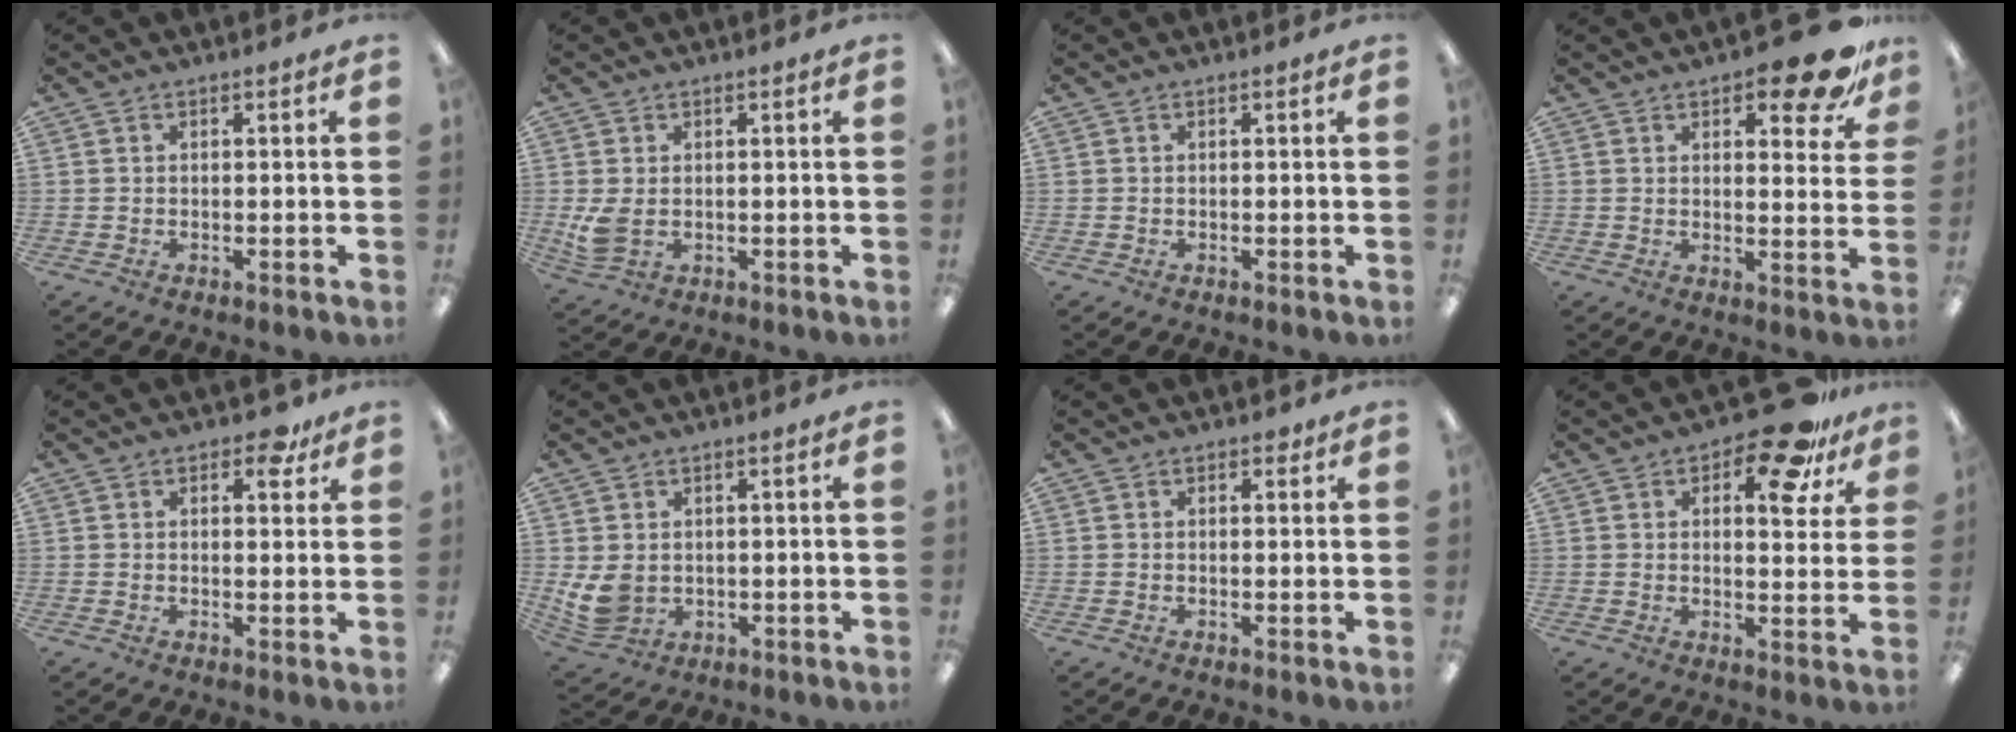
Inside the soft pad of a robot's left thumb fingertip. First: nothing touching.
{"total": 4.7, "force": [0.2, 3.3, 3.4], "torque": [-0.069, -0.007, -0.001]}
{"total": 0.0}
{"total": 14.0, "force": [9.0, 4.8, 9.6], "torque": [-0.114, -0.054, 0.144]}
{"total": 4.9, "force": [2.8, 2.6, 3.1], "torque": [-0.028, -0.007, 0.042]}
{"total": 6.7, "force": [0.7, 5.3, 4.1], "torque": [-0.093, -0.002, 0.017]}
{"total": 1.2, "force": [0.7, 0.7, 0.7], "torque": [0.001, -0.005, 0.009]}
{"total": 14.3, "force": [8.6, 6.1, 9.6], "torque": [-0.115, -0.048, 0.140]}